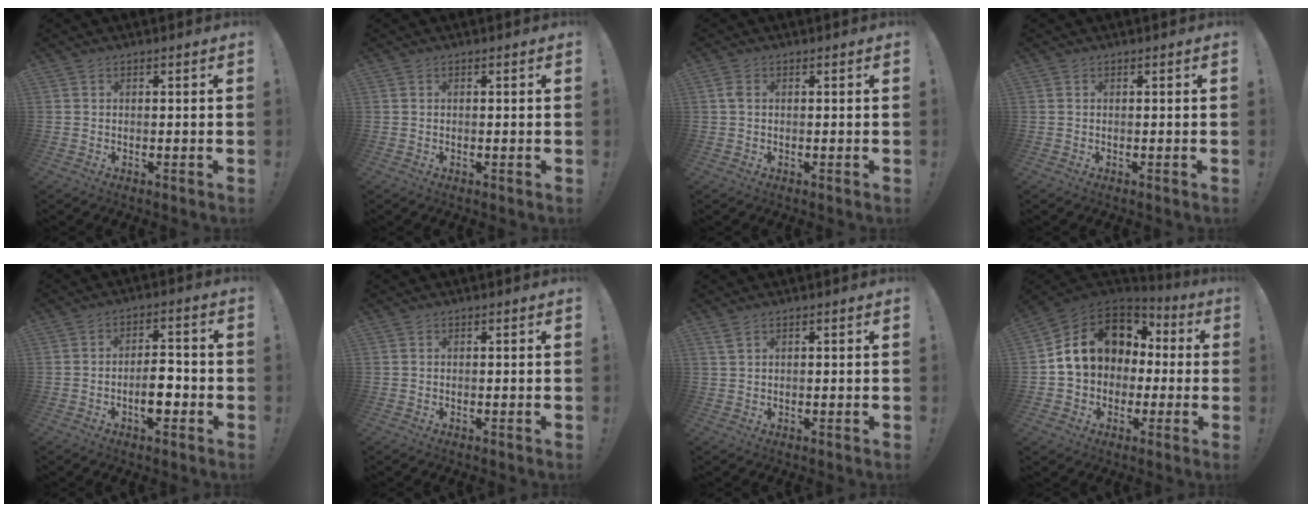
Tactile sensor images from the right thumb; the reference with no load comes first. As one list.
[{"total": 0.0}, {"total": 1.5, "force": [0.2, 0.9, 1.2], "torque": [-0.018, 0.001, 0.002]}, {"total": 0.0}, {"total": 7.5, "force": [-2.7, 3.5, 6.1], "torque": [-0.094, 0.009, -0.049]}, {"total": 0.0}, {"total": 1.9, "force": [1.3, 0.4, 1.4], "torque": [-0.021, -0.003, 0.022]}, {"total": 16.3, "force": [3.7, 12.9, 9.2], "torque": [-0.143, -0.001, 0.089]}]